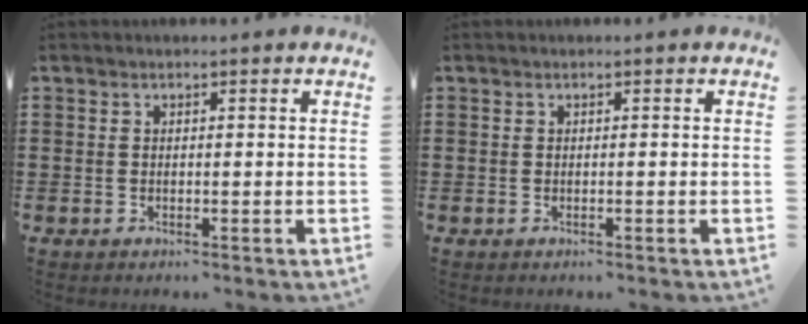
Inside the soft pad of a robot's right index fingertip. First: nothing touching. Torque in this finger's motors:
{"motor_torque": [0.36, 0.32, 0.00, 0.00]}